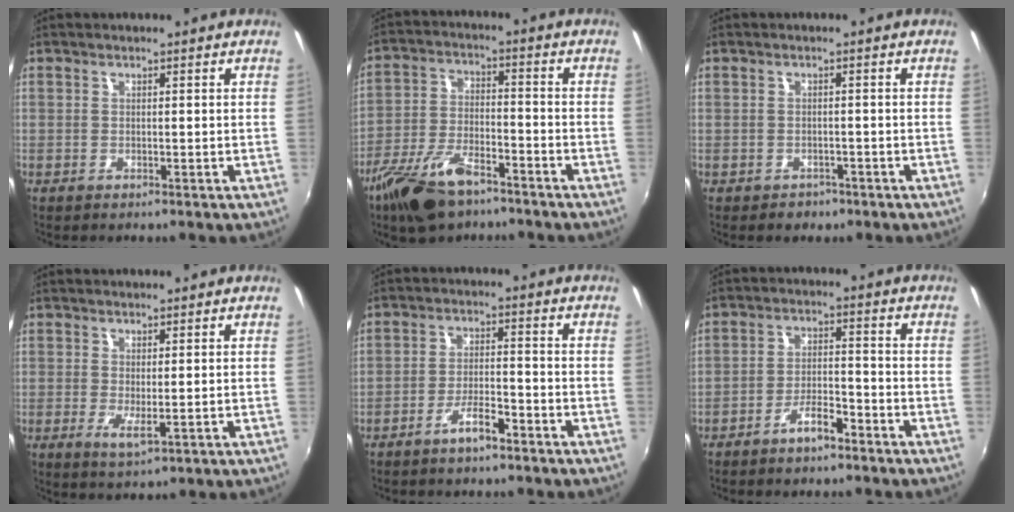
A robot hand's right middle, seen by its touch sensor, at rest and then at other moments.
{"total": 13.8, "force": [-9.8, 4.8, 8.4], "torque": [-0.184, -0.020, -0.187]}
{"total": 2.5, "force": [-1.5, 1.9, 0.6], "torque": [-0.016, -0.003, -0.019]}
{"total": 2.8, "force": [-0.3, 0.6, 2.8], "torque": [-0.051, -0.012, -0.004]}
{"total": 4.7, "force": [-3.7, 1.0, 2.8], "torque": [-0.067, 0.005, -0.064]}
{"total": 5.1, "force": [-4.0, 1.2, 2.8], "torque": [-0.067, 0.008, -0.069]}